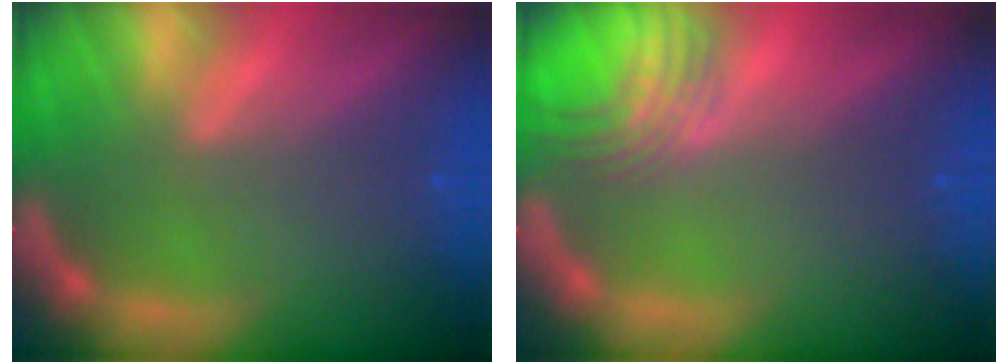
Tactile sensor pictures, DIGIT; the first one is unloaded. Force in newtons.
{"total": 5.5}